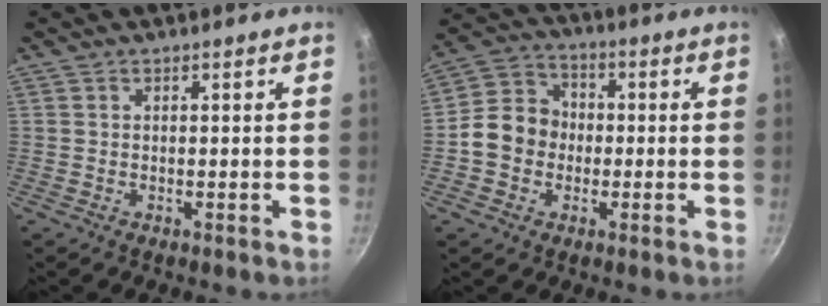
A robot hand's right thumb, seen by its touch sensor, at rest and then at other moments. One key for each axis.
{"total": 9.8, "fx": -1.3, "fy": 8.4, "fz": 4.9, "tx": -0.054, "ty": 0.025, "tz": -0.042}